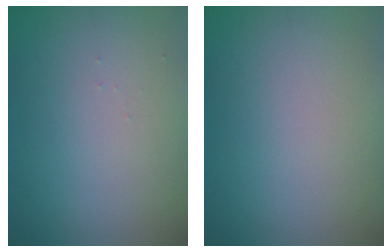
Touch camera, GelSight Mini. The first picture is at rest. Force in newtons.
{"total": 0.0}